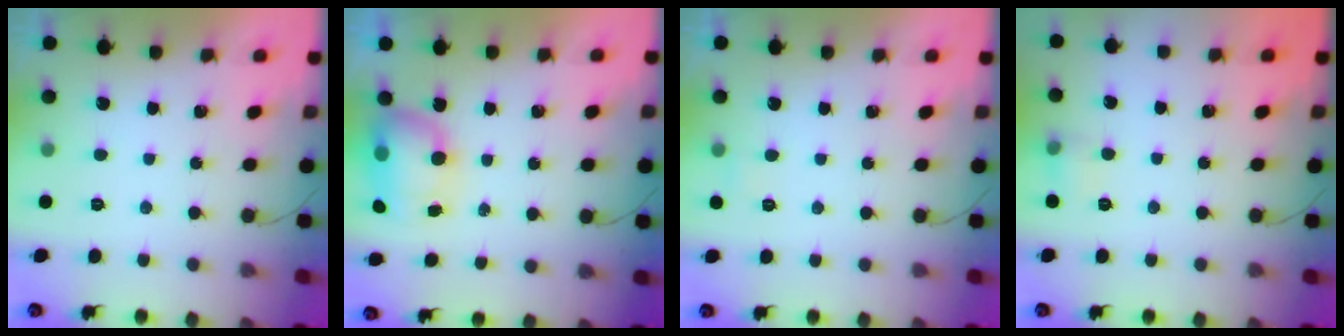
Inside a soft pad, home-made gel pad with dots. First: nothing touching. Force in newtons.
{"total": 9.1, "press": 8.7, "slide": 2.6}
{"total": 7.0, "press": 1.7, "slide": 6.8}
{"total": 6.9, "press": 6.8, "slide": 1.3}